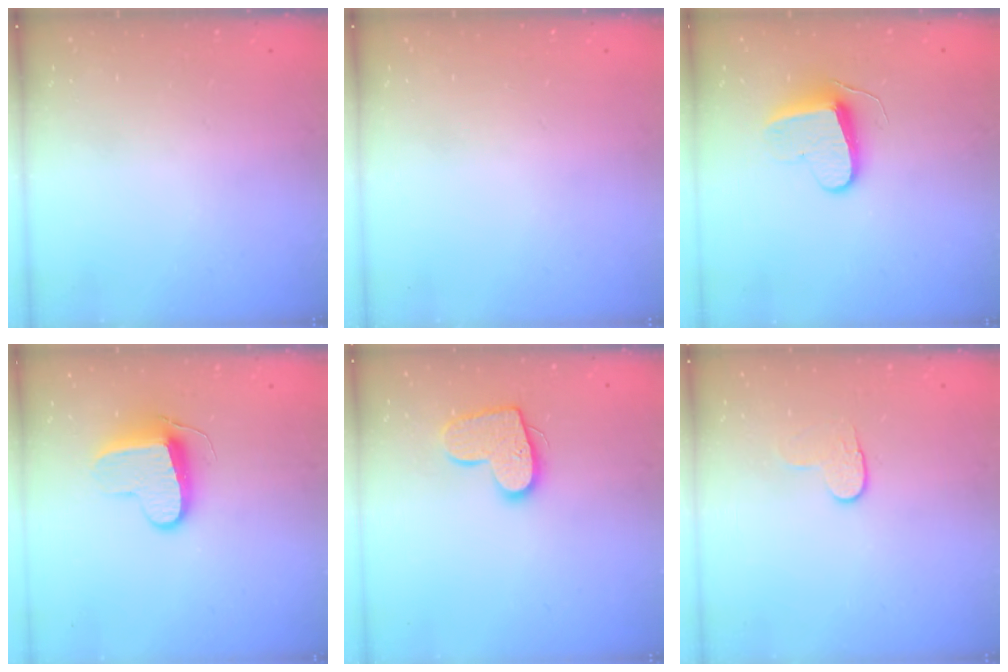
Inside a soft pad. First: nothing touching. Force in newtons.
{"total": 0.0}
{"total": 8.5, "press": 8.5, "slide": 0.3}
{"total": 9.2, "press": 9.2, "slide": 0.3}
{"total": 13.0, "press": 13.0, "slide": 0.9}
{"total": 5.3, "press": 5.3, "slide": 0.5}